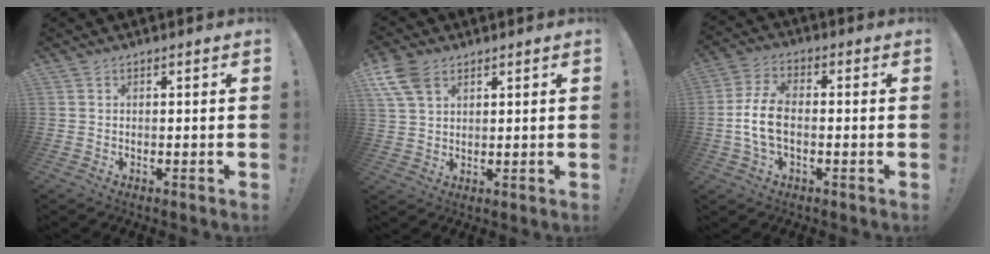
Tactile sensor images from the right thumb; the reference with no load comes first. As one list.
[{"total": 8.2, "force": [4.2, 5.0, 4.9], "torque": [-0.095, -0.008, 0.084]}, {"total": 9.6, "force": [-1.7, 5.6, 7.6], "torque": [-0.163, 0.005, -0.026]}]